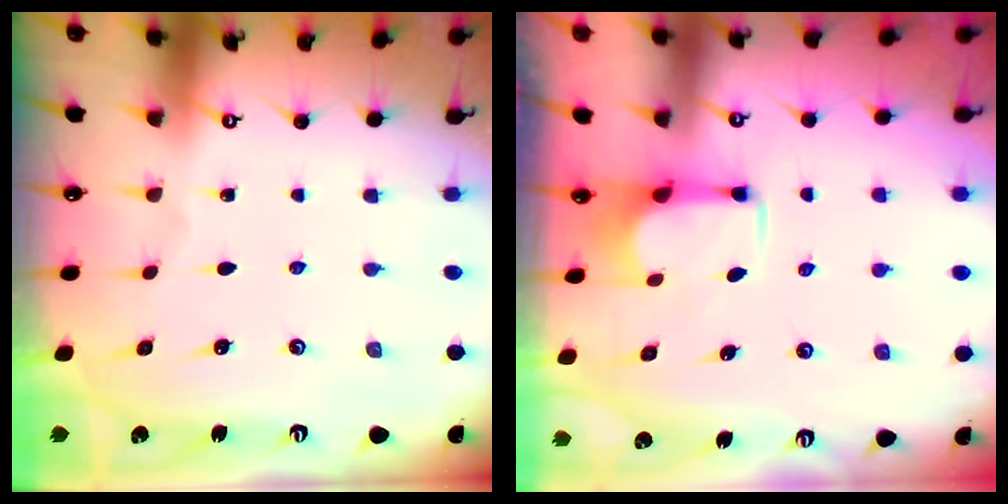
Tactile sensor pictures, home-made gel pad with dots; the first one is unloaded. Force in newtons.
{"total": 2.8, "press": 2.7, "slide": 0.9}